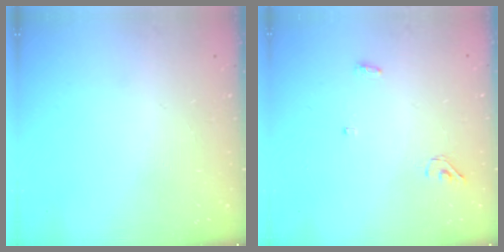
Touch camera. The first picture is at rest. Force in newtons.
{"total": 3.7, "press": 3.6, "slide": 0.9}